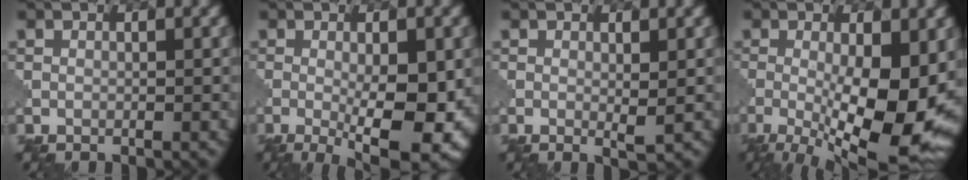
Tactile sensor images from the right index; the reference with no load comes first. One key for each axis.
{"total": 10.4, "fx": -2.2, "fy": 3.3, "fz": 9.6, "tx": -0.146, "ty": -0.022, "tz": -0.021}
{"total": 1.1, "fx": 0.1, "fy": 0.1, "fz": 1.1, "tx": -0.017, "ty": -0.004, "tz": 0.000}
{"total": 13.2, "fx": -2.3, "fy": 4.1, "fz": 12.3, "tx": -0.193, "ty": -0.023, "tz": -0.029}